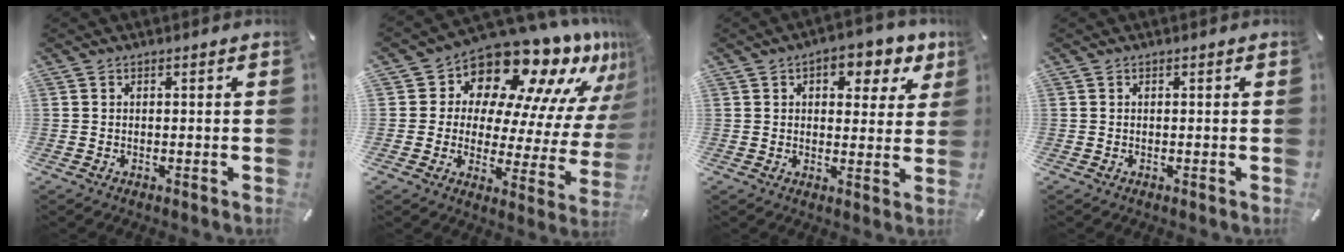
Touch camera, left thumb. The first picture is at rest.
{"total": 15.1, "force": [12.6, 6.6, 5.2], "torque": [-0.074, -0.136, 0.206]}
{"total": 7.9, "force": [3.9, 5.1, 4.7], "torque": [-0.048, -0.018, 0.059]}
{"total": 0.0}